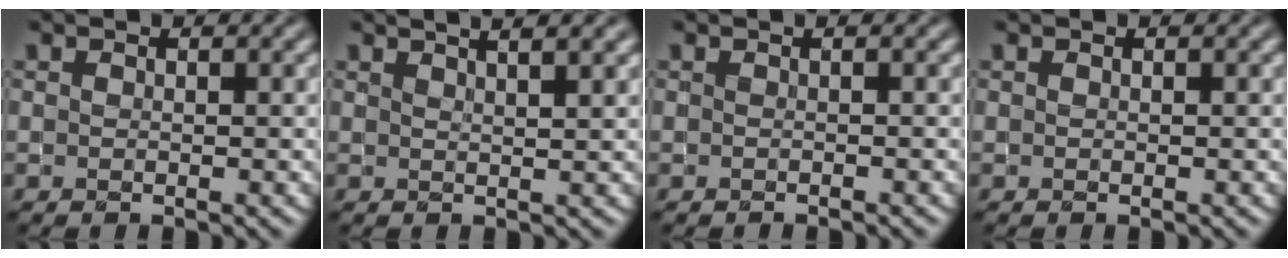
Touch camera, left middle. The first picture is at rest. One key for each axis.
{"total": 5.4, "fx": 3.7, "fy": 2.0, "fz": 3.4, "tx": -0.014, "ty": 0.036, "tz": 0.019}
{"total": 0.8, "fx": -0.6, "fy": 0.1, "fz": 0.5, "tx": -0.008, "ty": -0.006, "tz": -0.010}
{"total": 0.0}